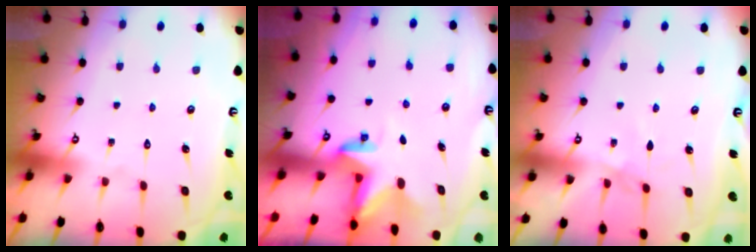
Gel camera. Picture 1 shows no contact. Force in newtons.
{"total": 2.9, "press": 2.9, "slide": 0.2}
{"total": 2.3, "press": 2.3, "slide": 0.4}